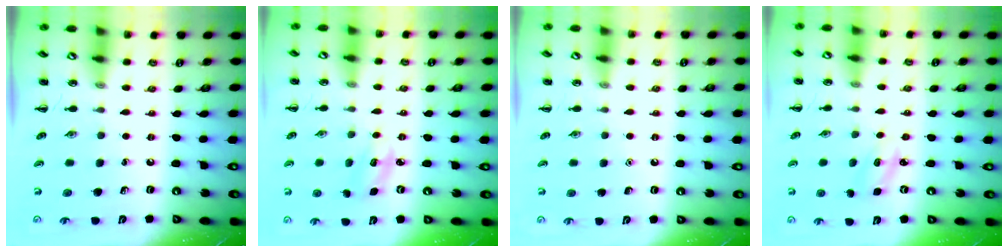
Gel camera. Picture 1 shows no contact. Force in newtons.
{"total": 4.9, "press": 4.8, "slide": 1.2}
{"total": 1.5, "press": 1.5, "slide": 0.2}
{"total": 2.9, "press": 2.8, "slide": 0.9}